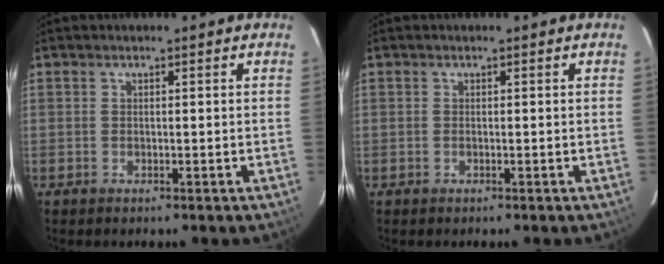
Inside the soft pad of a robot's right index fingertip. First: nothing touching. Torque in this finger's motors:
{"motor_torque": [0.10, 0.08, -0.01, 0.01]}